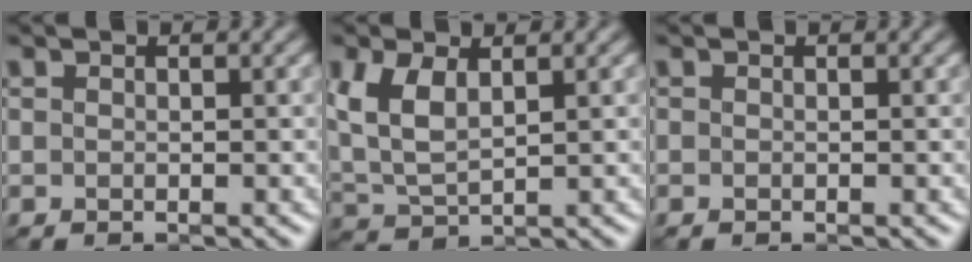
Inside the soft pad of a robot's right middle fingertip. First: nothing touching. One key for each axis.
{"total": 4.7, "fx": 1.7, "fy": 2.3, "fz": 3.8, "tx": -0.093, "ty": 0.007, "tz": 0.037}
{"total": 0.0}